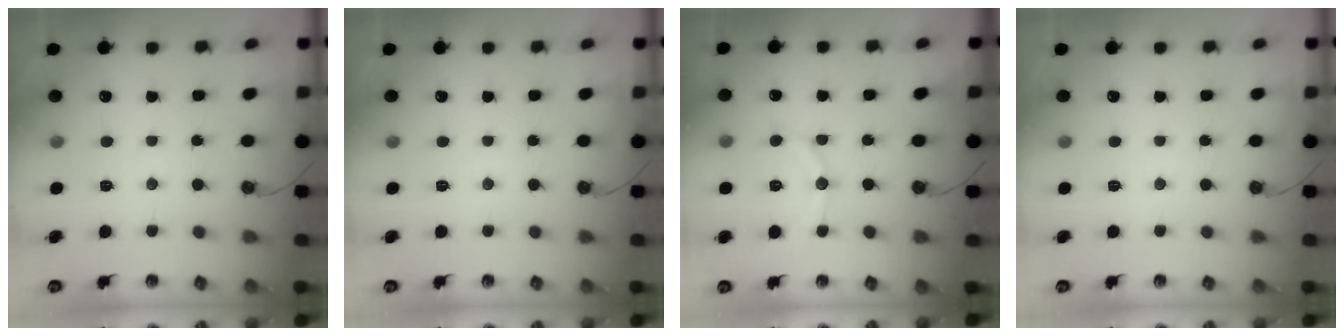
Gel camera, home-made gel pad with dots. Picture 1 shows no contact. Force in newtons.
{"total": 0.0}
{"total": 9.9, "press": 9.9, "slide": 0.9}
{"total": 0.0}